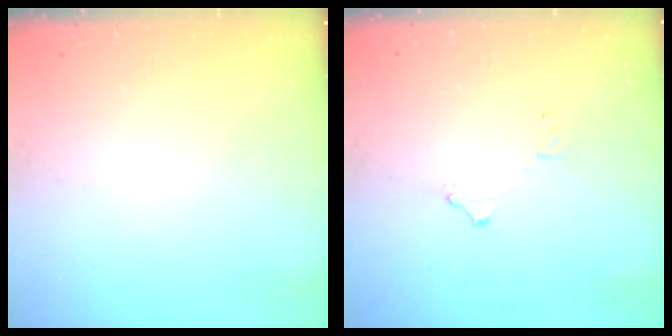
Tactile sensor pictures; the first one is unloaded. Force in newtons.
{"total": 7.8, "press": 7.8, "slide": 0.4}